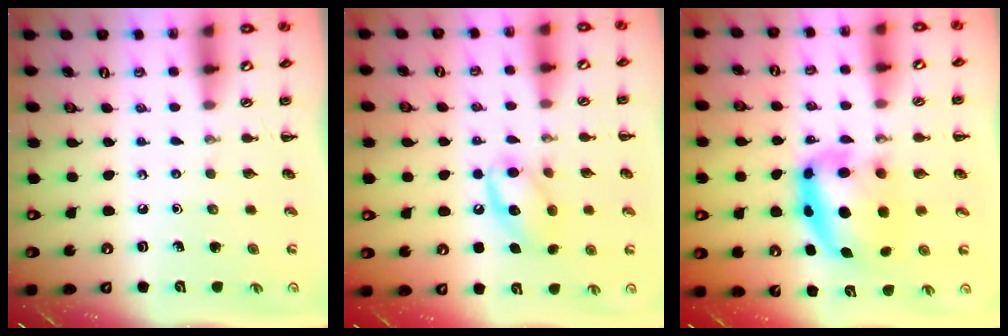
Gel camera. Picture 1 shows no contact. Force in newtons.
{"total": 12.8, "press": 12.8, "slide": 1.2}
{"total": 8.8, "press": 8.5, "slide": 2.0}